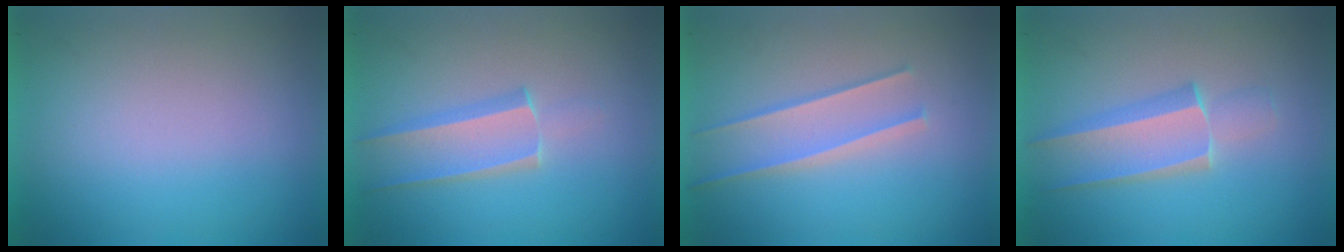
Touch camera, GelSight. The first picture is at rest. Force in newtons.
{"total": 2.0}
{"total": 1.5}
{"total": 2.2}